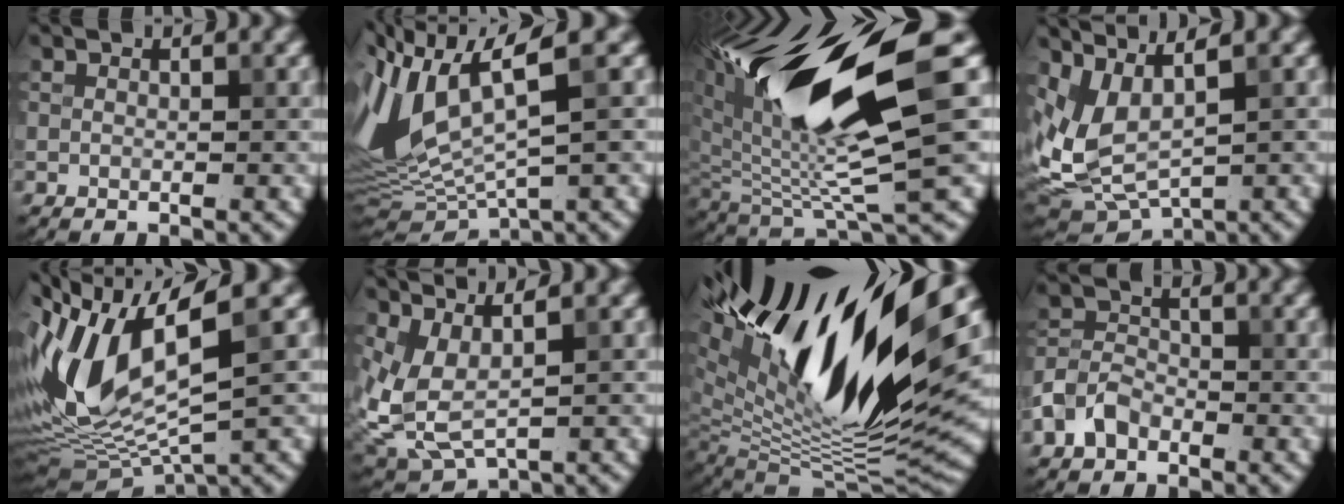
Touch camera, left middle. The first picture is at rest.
{"total": 10.8, "force": [2.5, 3.6, 9.8], "torque": [-0.223, 0.009, 0.068]}
{"total": 15.0, "force": [5.5, 4.8, 13.1], "torque": [-0.251, -0.007, 0.107]}
{"total": 5.3, "force": [2.0, 2.1, 4.5], "torque": [-0.112, -0.006, 0.049]}
{"total": 10.4, "force": [1.2, 3.8, 9.6], "torque": [-0.211, -0.005, 0.026]}
{"total": 4.5, "force": [1.5, 1.7, 3.8], "torque": [-0.104, -0.012, 0.041]}
{"total": 20.0, "force": [7.7, 7.4, 17.0], "torque": [-0.299, 0.008, 0.128]}
{"total": 3.3, "force": [-2.0, 2.1, 1.5], "torque": [-0.030, 0.007, -0.048]}